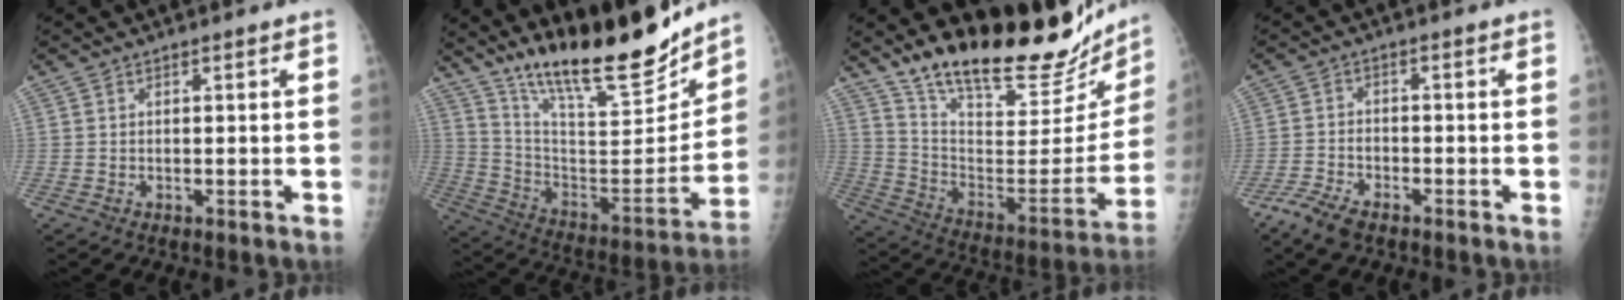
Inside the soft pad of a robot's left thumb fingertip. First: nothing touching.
{"total": 23.0, "force": [18.8, 4.9, 12.4], "torque": [-0.164, -0.107, 0.318]}
{"total": 28.8, "force": [24.3, 8.2, 12.9], "torque": [-0.175, -0.137, 0.360]}
{"total": 5.7, "force": [-4.2, 2.3, 3.0], "torque": [-0.073, 0.009, -0.082]}